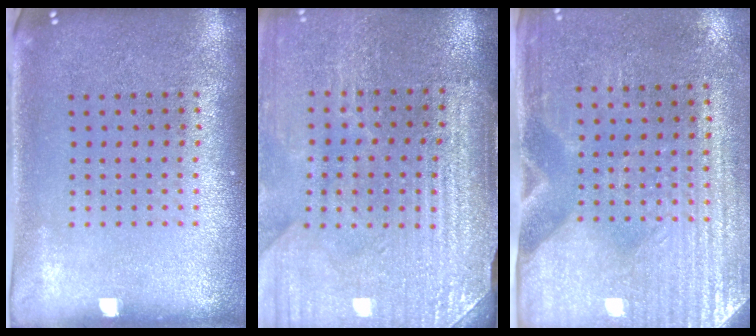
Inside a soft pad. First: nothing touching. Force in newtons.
{"total": 3.4, "press": 3.3, "slide": 0.6}
{"total": 3.1, "press": 2.7, "slide": 1.5}